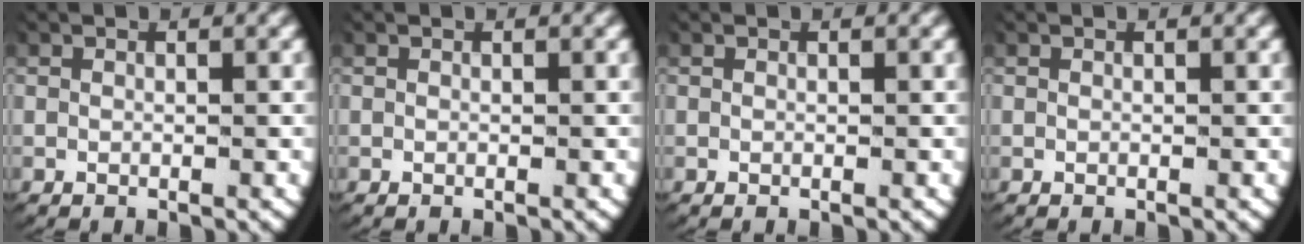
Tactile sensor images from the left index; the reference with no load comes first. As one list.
[{"total": 0.0}, {"total": 0.0}, {"total": 0.0}]